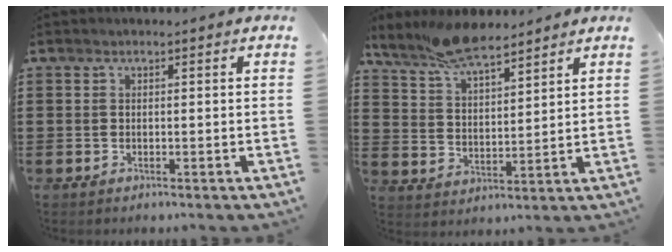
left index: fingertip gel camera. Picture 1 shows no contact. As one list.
[{"total": 8.3, "force": [7.5, 1.8, 3.3], "torque": [-0.085, -0.020, 0.141]}]